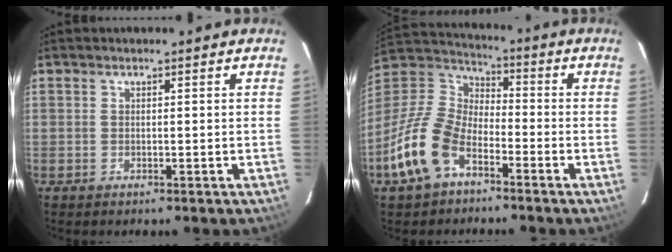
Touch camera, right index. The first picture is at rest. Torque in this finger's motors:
{"motor_torque": [1.07, -0.99, 0.75, 0.17]}